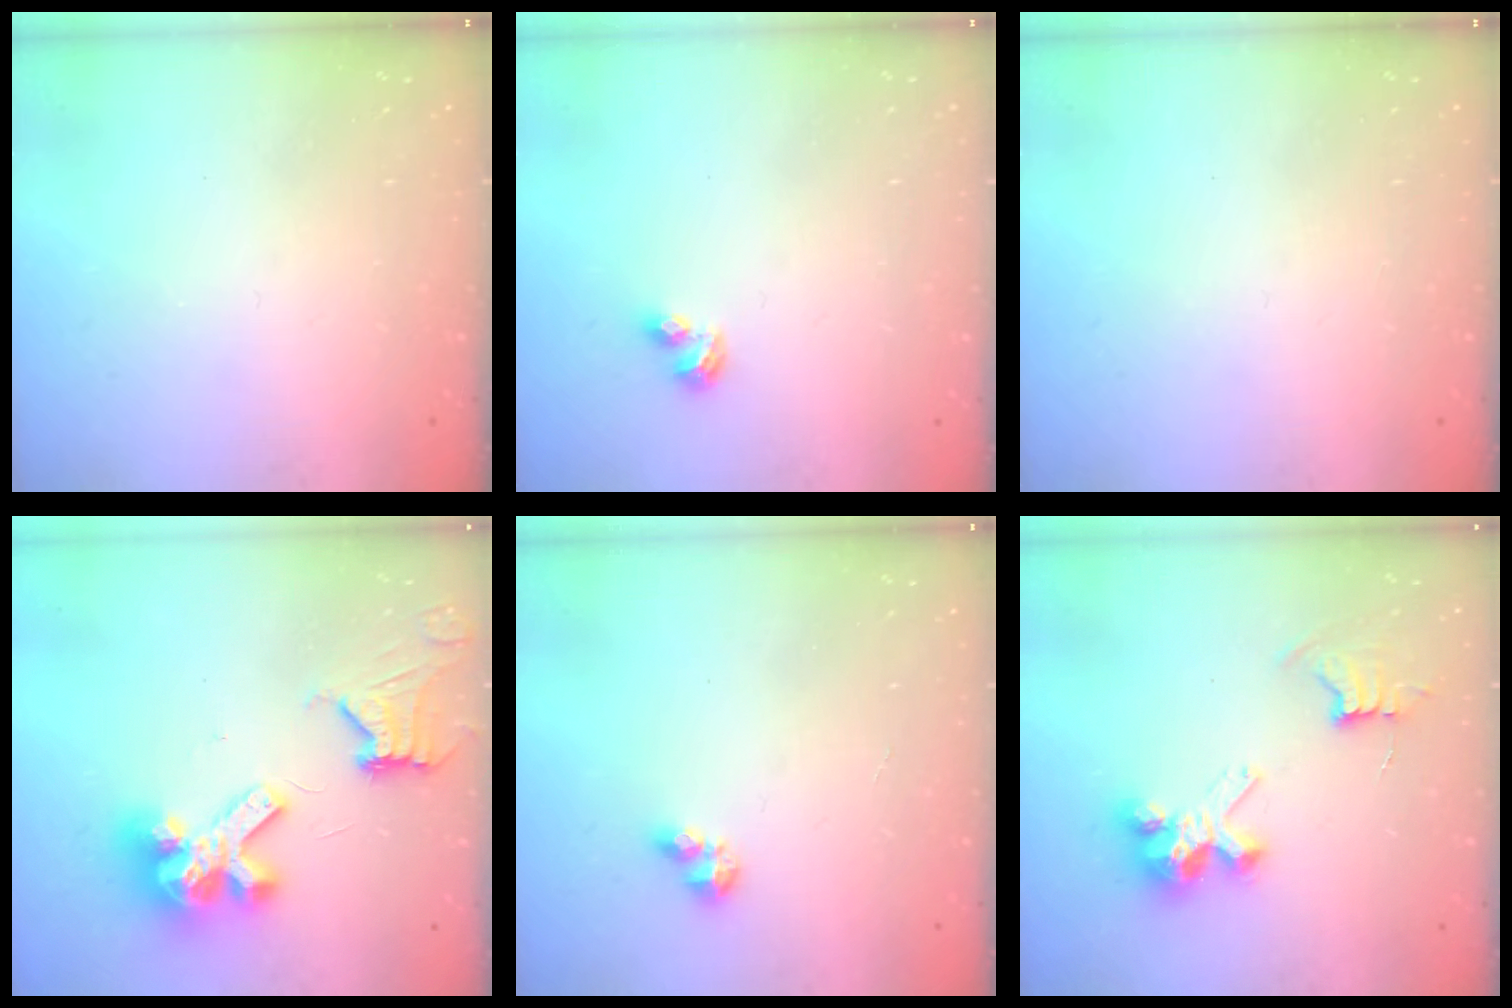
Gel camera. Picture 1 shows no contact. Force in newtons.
{"total": 3.7, "press": 3.7, "slide": 0.6}
{"total": 0.0}
{"total": 13.6, "press": 13.5, "slide": 1.6}
{"total": 4.3, "press": 4.3, "slide": 0.4}
{"total": 8.9, "press": 8.8, "slide": 0.7}